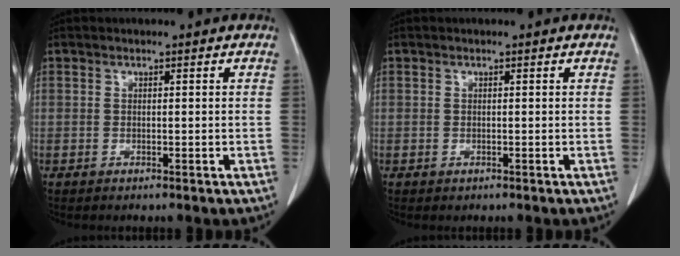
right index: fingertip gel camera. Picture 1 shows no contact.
{"total": 0.0}